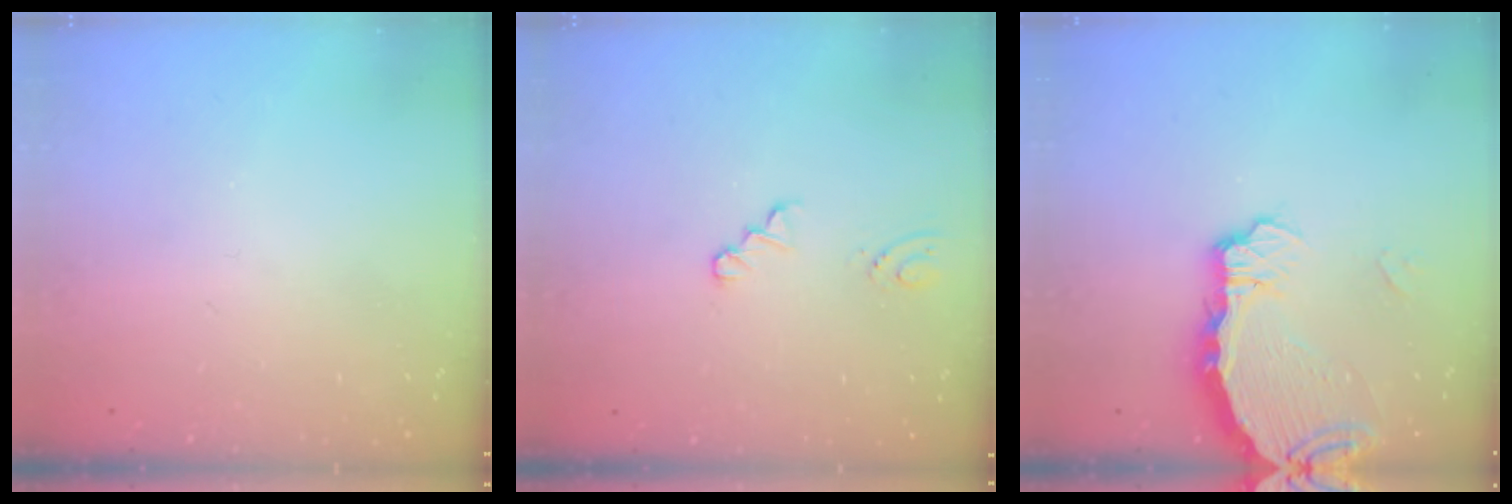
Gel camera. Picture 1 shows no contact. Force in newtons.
{"total": 0.0}
{"total": 4.9, "press": 4.9, "slide": 0.4}